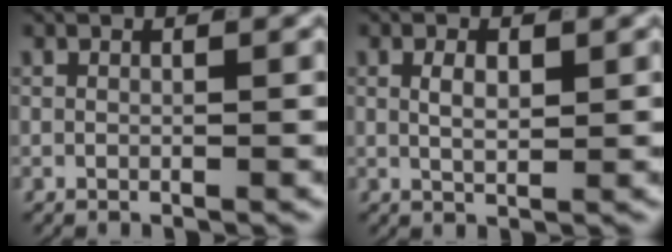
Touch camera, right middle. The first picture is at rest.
{"total": 2.1, "force": [0.4, 0.8, 1.9], "torque": [-0.029, -0.008, 0.012]}